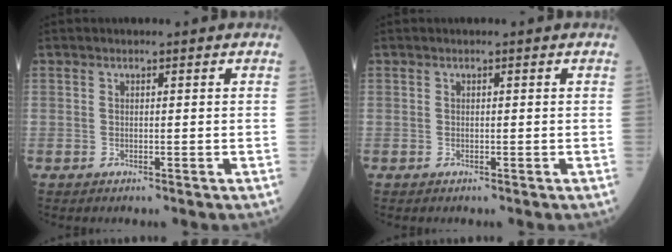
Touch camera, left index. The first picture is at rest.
{"total": 0.0}